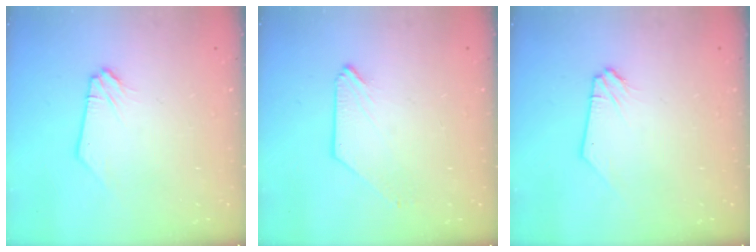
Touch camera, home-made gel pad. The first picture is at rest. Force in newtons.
{"total": 0.0}
{"total": 0.0}